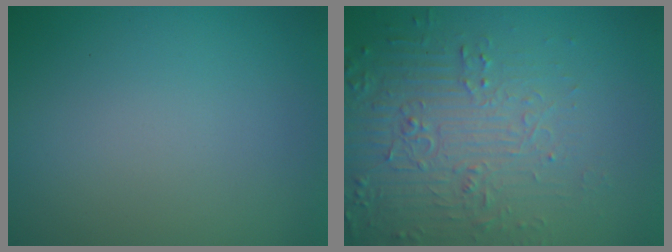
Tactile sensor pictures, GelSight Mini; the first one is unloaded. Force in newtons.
{"total": 4.4, "press": 4.4, "slide": 0.6}